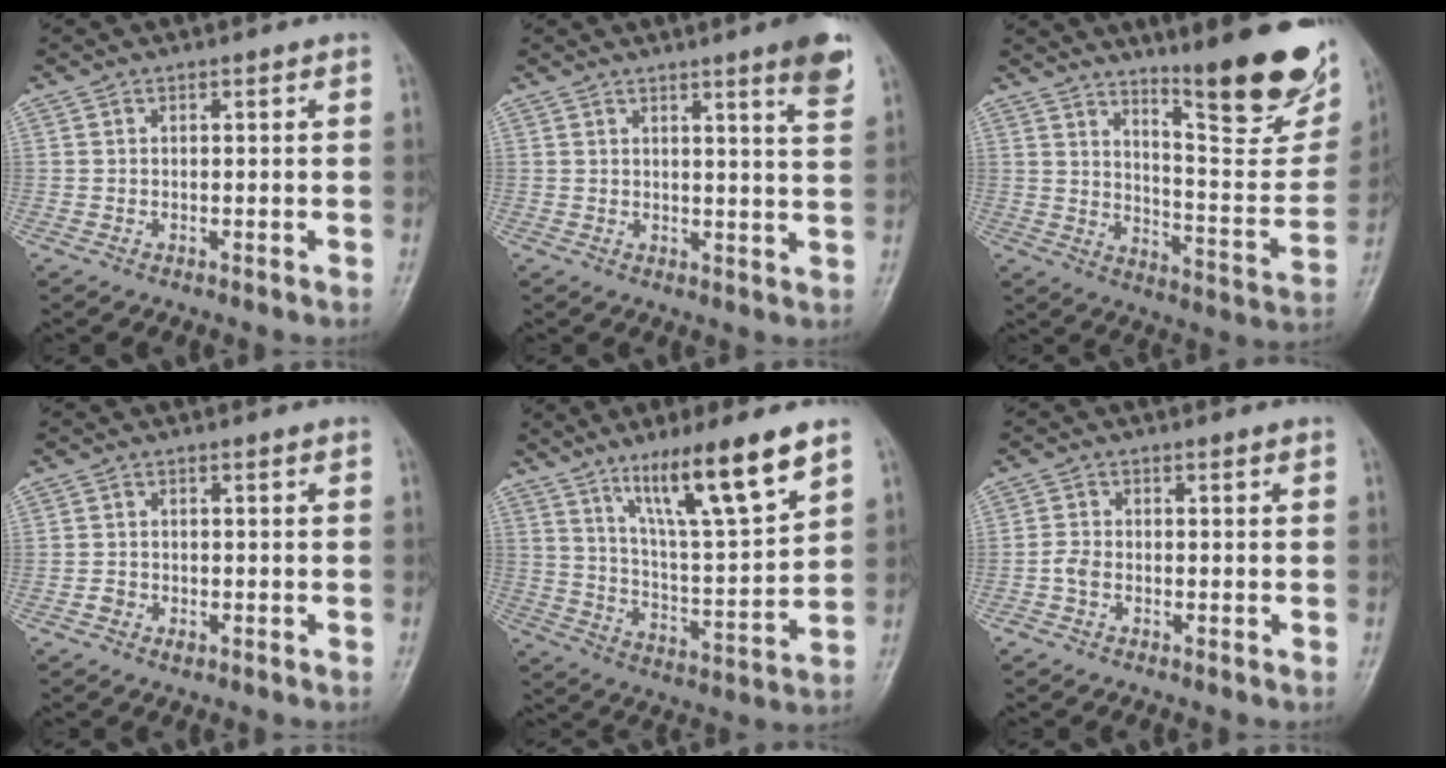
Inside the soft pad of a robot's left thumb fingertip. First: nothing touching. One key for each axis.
{"total": 6.5, "fx": 4.1, "fy": 0.1, "fz": 5.0, "tx": -0.060, "ty": -0.027, "tz": 0.052}
{"total": 22.2, "fx": 14.9, "fy": 5.0, "fz": 15.7, "tx": -0.177, "ty": -0.105, "tz": 0.220}
{"total": 1.5, "fx": -0.8, "fy": 1.0, "fz": 0.7, "tx": -0.008, "ty": 0.008, "tz": -0.013}
{"total": 16.2, "fx": 10.1, "fy": 2.1, "fz": 12.5, "tx": -0.203, "ty": -0.051, "tz": 0.182}
{"total": 1.9, "fx": -0.9, "fy": 1.2, "fz": 1.2, "tx": -0.023, "ty": 0.004, "tz": -0.022}